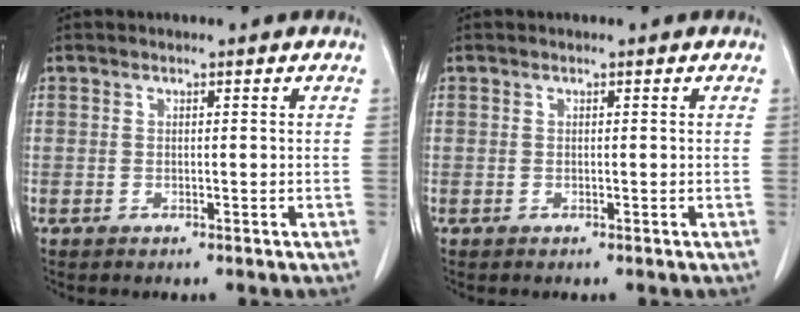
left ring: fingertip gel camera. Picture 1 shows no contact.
{"total": 0.0}